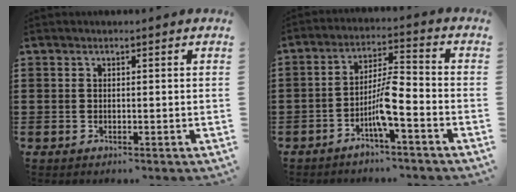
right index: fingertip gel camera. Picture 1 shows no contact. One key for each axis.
{"total": 6.2, "fx": -3.3, "fy": 0.6, "fz": 5.2, "tx": -0.112, "ty": -0.009, "tz": -0.066}